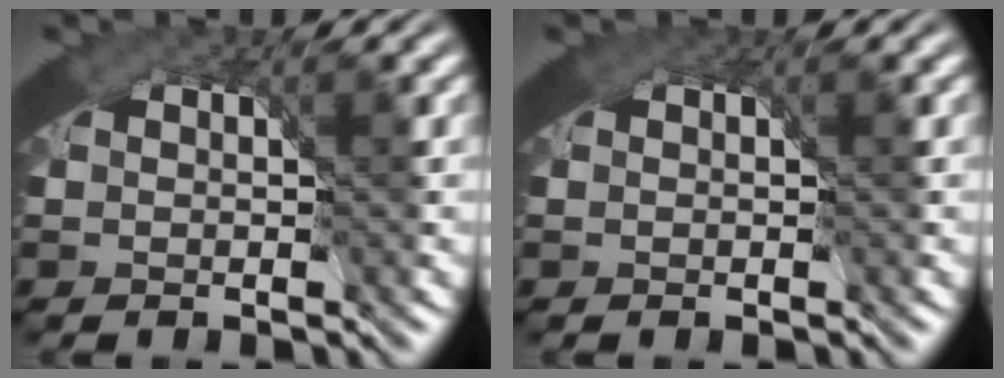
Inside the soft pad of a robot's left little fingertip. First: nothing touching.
{"total": 0.0}